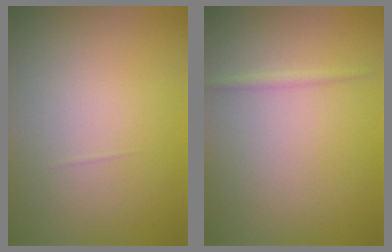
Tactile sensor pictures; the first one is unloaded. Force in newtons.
{"total": 0.8, "press": 0.8, "slide": 0.0}